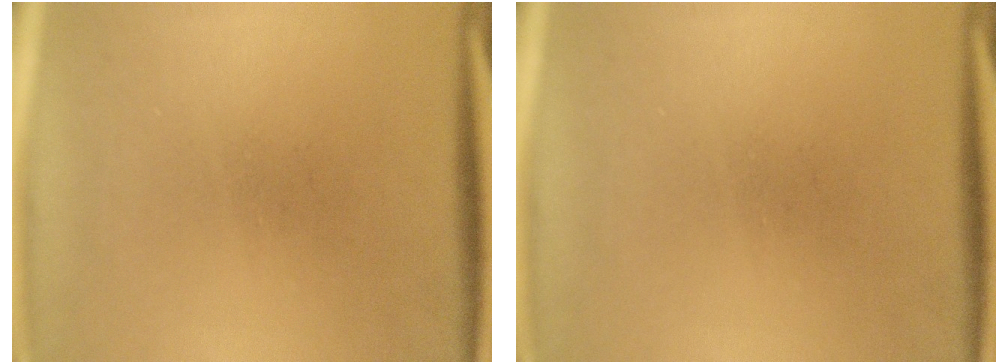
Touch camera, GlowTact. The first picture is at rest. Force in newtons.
{"total": 0.0}